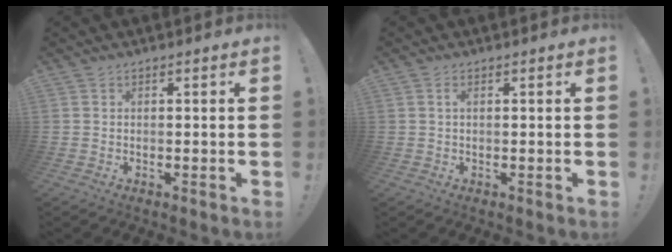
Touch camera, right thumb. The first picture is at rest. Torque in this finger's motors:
{"motor_torque": [0.07, -0.05, -0.14, 0.14, 0.04]}